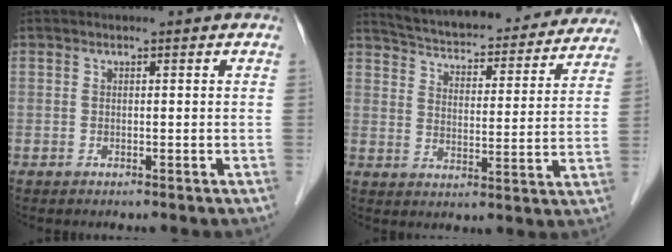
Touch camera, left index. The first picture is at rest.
{"total": 25.6, "force": [23.6, 6.3, 8.0], "torque": [-0.127, -0.018, 0.297]}